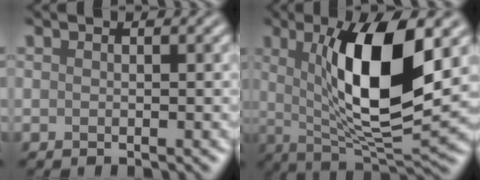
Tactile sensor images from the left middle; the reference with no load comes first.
{"total": 10.7, "force": [2.2, 3.1, 10.0], "torque": [-0.145, -0.010, 0.043]}